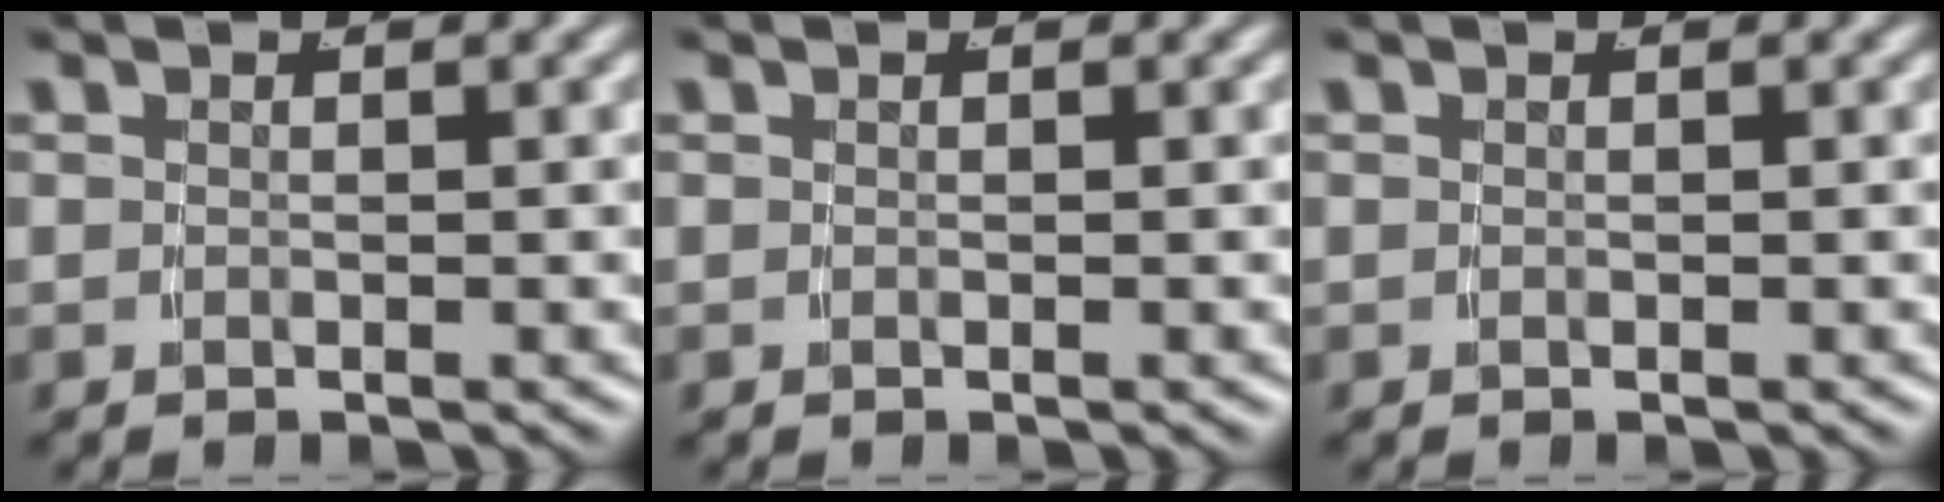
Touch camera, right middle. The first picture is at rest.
{"total": 0.0}
{"total": 0.0}